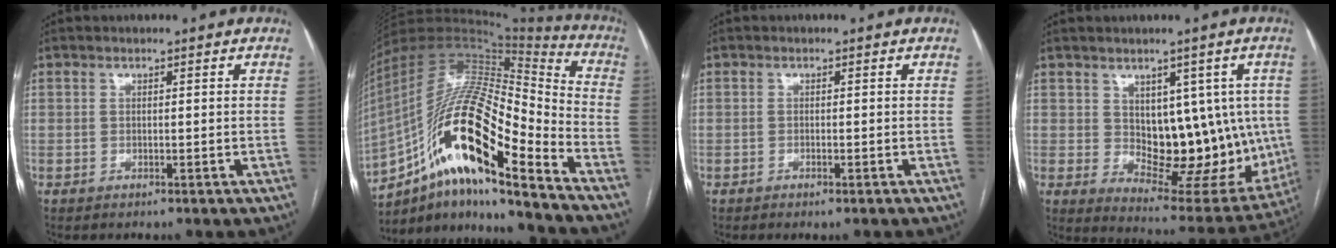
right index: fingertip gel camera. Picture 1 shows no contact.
{"total": 23.8, "force": [-12.3, 4.6, 19.8], "torque": [-0.363, 0.006, -0.213]}
{"total": 1.1, "force": [-0.8, 0.1, 0.8], "torque": [-0.014, -0.002, -0.011]}
{"total": 14.8, "force": [1.1, 8.3, 12.2], "torque": [-0.141, 0.008, 0.044]}